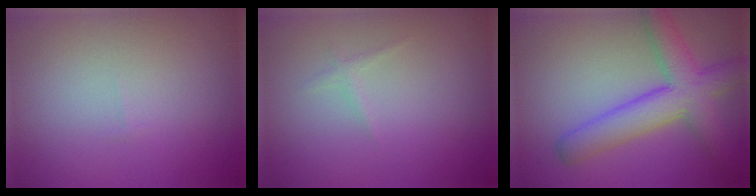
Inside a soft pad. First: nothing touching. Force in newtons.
{"total": 0.6, "press": 0.6, "slide": 0.0}
{"total": 6.3, "press": 6.3, "slide": 0.3}